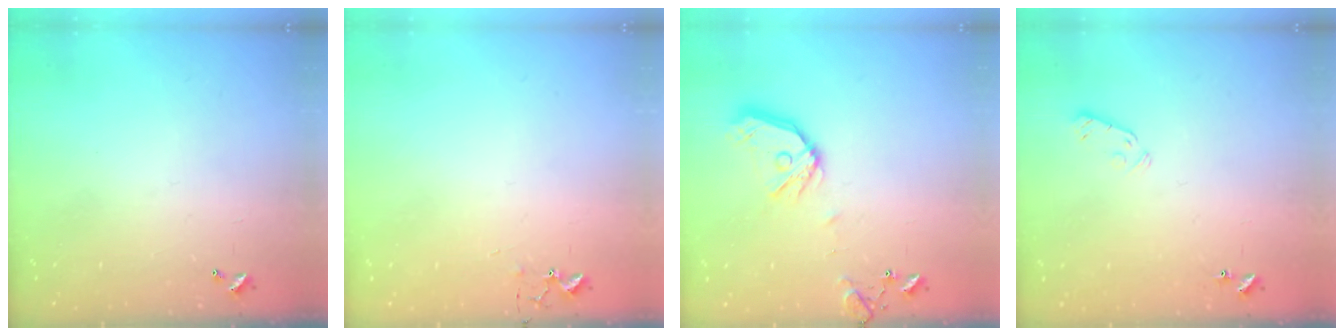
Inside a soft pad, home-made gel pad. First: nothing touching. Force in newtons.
{"total": 5.6, "press": 5.5, "slide": 0.6}
{"total": 13.4, "press": 13.2, "slide": 2.1}
{"total": 4.1, "press": 4.1, "slide": 0.6}